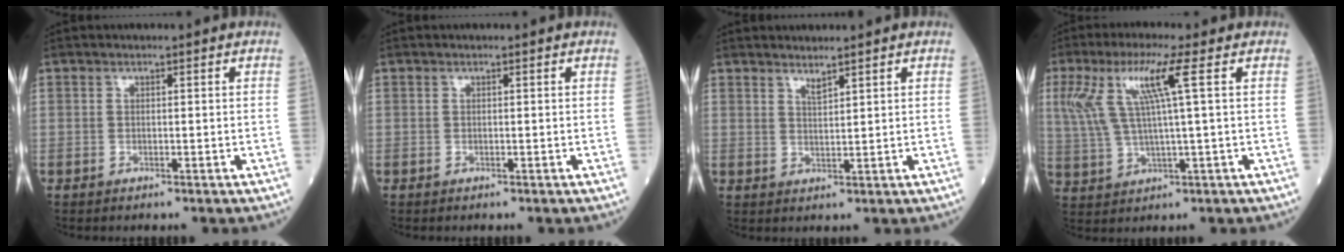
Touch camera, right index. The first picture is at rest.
{"total": 0.0}
{"total": 1.8, "force": [1.6, 0.0, 0.8], "torque": [-0.018, -0.011, 0.035]}
{"total": 9.5, "force": [3.1, 0.1, 9.0], "torque": [-0.206, 0.018, 0.064]}